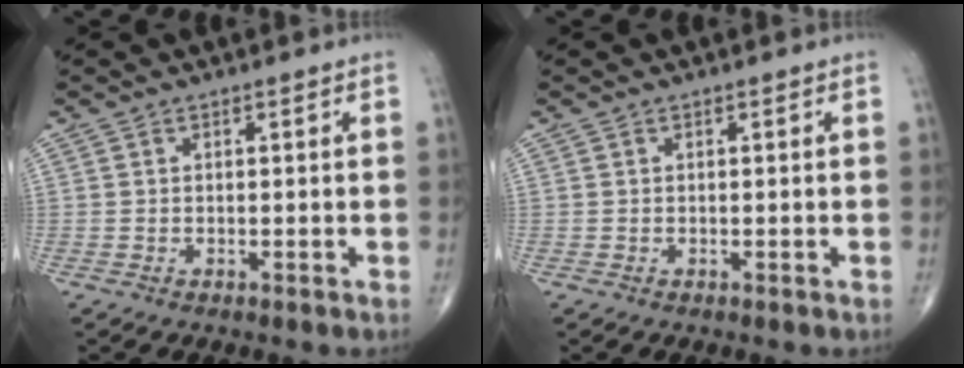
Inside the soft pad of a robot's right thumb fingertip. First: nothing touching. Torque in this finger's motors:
{"motor_torque": [-0.01, 0.01, -0.01, 0.01, 0.01]}